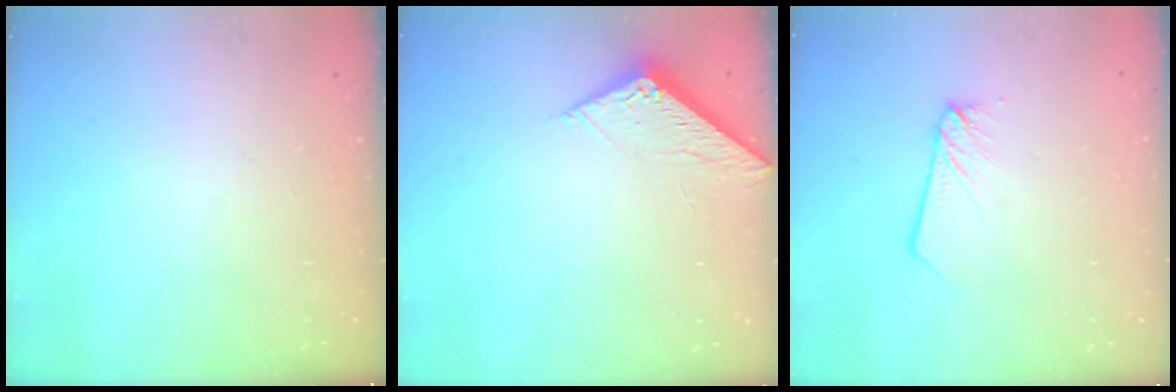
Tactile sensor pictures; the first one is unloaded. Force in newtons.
{"total": 4.7, "press": 4.6, "slide": 0.4}
{"total": 2.7, "press": 2.7, "slide": 0.2}